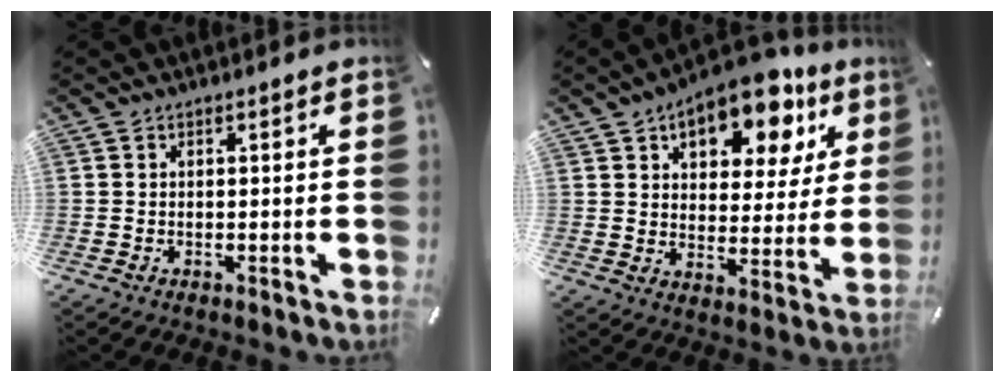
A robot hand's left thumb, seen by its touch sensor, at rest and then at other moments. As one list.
[{"total": 15.2, "force": [9.9, 7.9, 8.5], "torque": [-0.111, -0.059, 0.165]}]